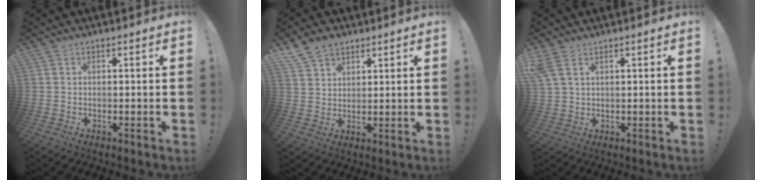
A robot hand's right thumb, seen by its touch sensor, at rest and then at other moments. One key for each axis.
{"total": 7.1, "fx": 5.2, "fy": 4.4, "fz": 2.0, "tx": -0.040, "ty": -0.024, "tz": 0.103}
{"total": 4.9, "fx": 2.8, "fy": 2.0, "fz": 3.6, "tx": -0.083, "ty": -0.006, "tz": 0.056}